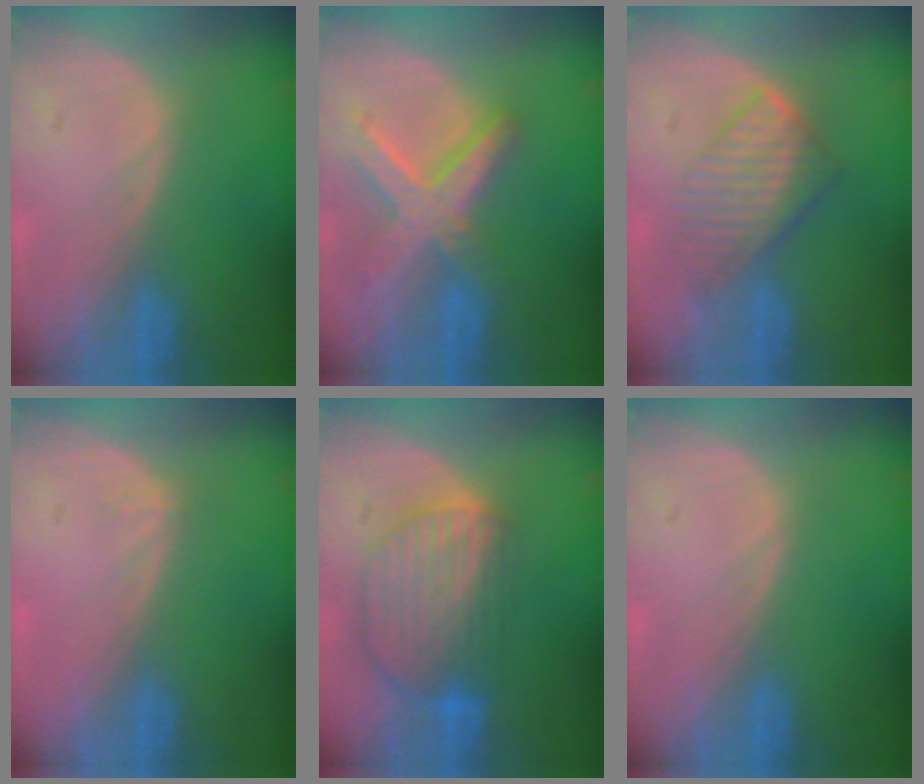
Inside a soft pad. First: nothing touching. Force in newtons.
{"total": 8.4, "press": 7.2, "slide": 4.3}
{"total": 6.7, "press": 6.4, "slide": 1.8}
{"total": 0.6, "press": 0.4, "slide": 0.5}
{"total": 9.0, "press": 7.8, "slide": 4.5}
{"total": 0.0}